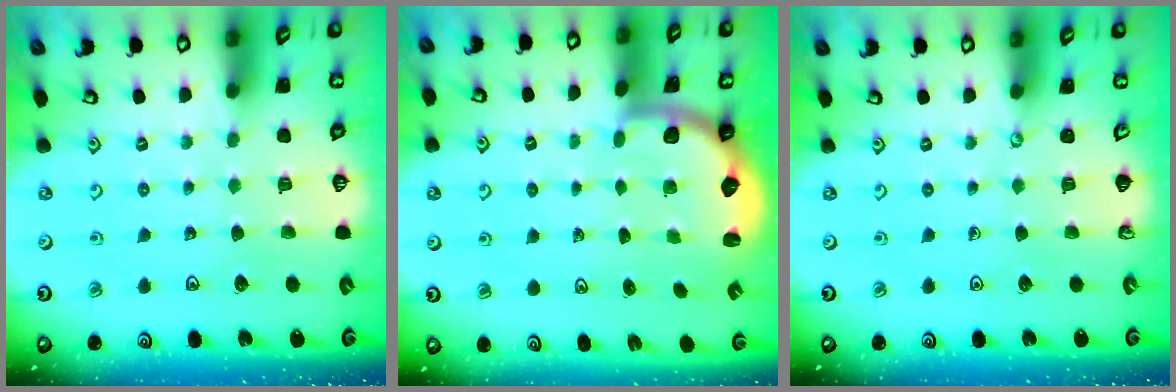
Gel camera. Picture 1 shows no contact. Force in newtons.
{"total": 2.3, "press": 2.1, "slide": 0.8}
{"total": 0.0}